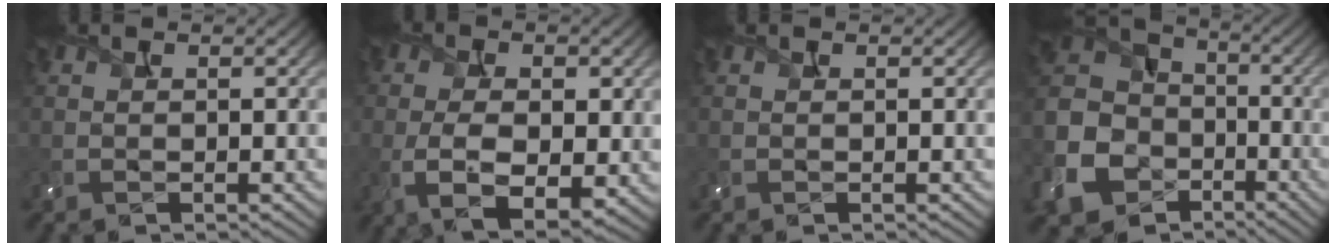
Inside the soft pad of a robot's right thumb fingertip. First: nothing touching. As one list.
[{"total": 9.3, "force": [-1.3, 5.0, 7.7], "torque": [-0.143, -0.008, -0.014]}, {"total": 0.0}, {"total": 16.7, "force": [-7.1, 13.4, 6.9], "torque": [-0.233, -0.050, -0.134]}]